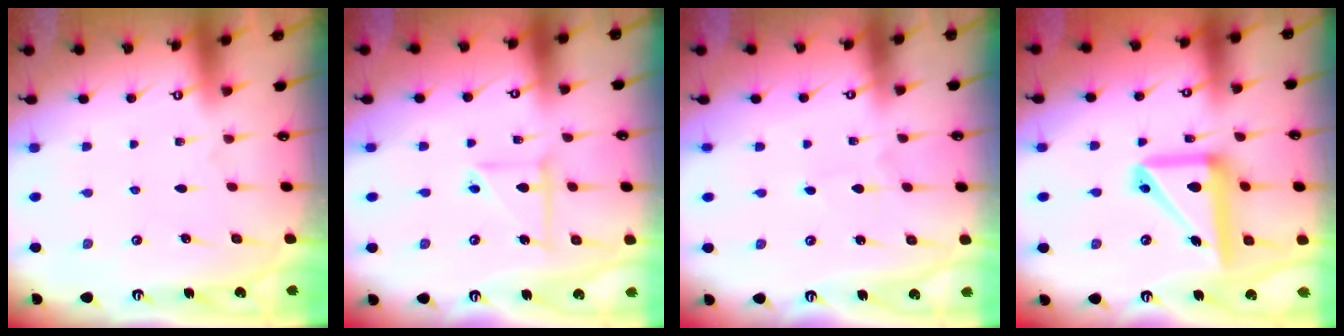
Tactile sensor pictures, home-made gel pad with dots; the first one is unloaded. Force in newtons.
{"total": 6.8, "press": 6.7, "slide": 1.3}
{"total": 1.6, "press": 1.6, "slide": 0.1}
{"total": 15.3, "press": 15.1, "slide": 2.6}